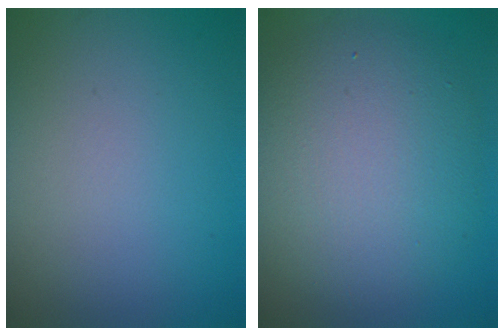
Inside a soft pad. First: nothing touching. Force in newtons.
{"total": 8.5, "press": 8.5, "slide": 0.3}